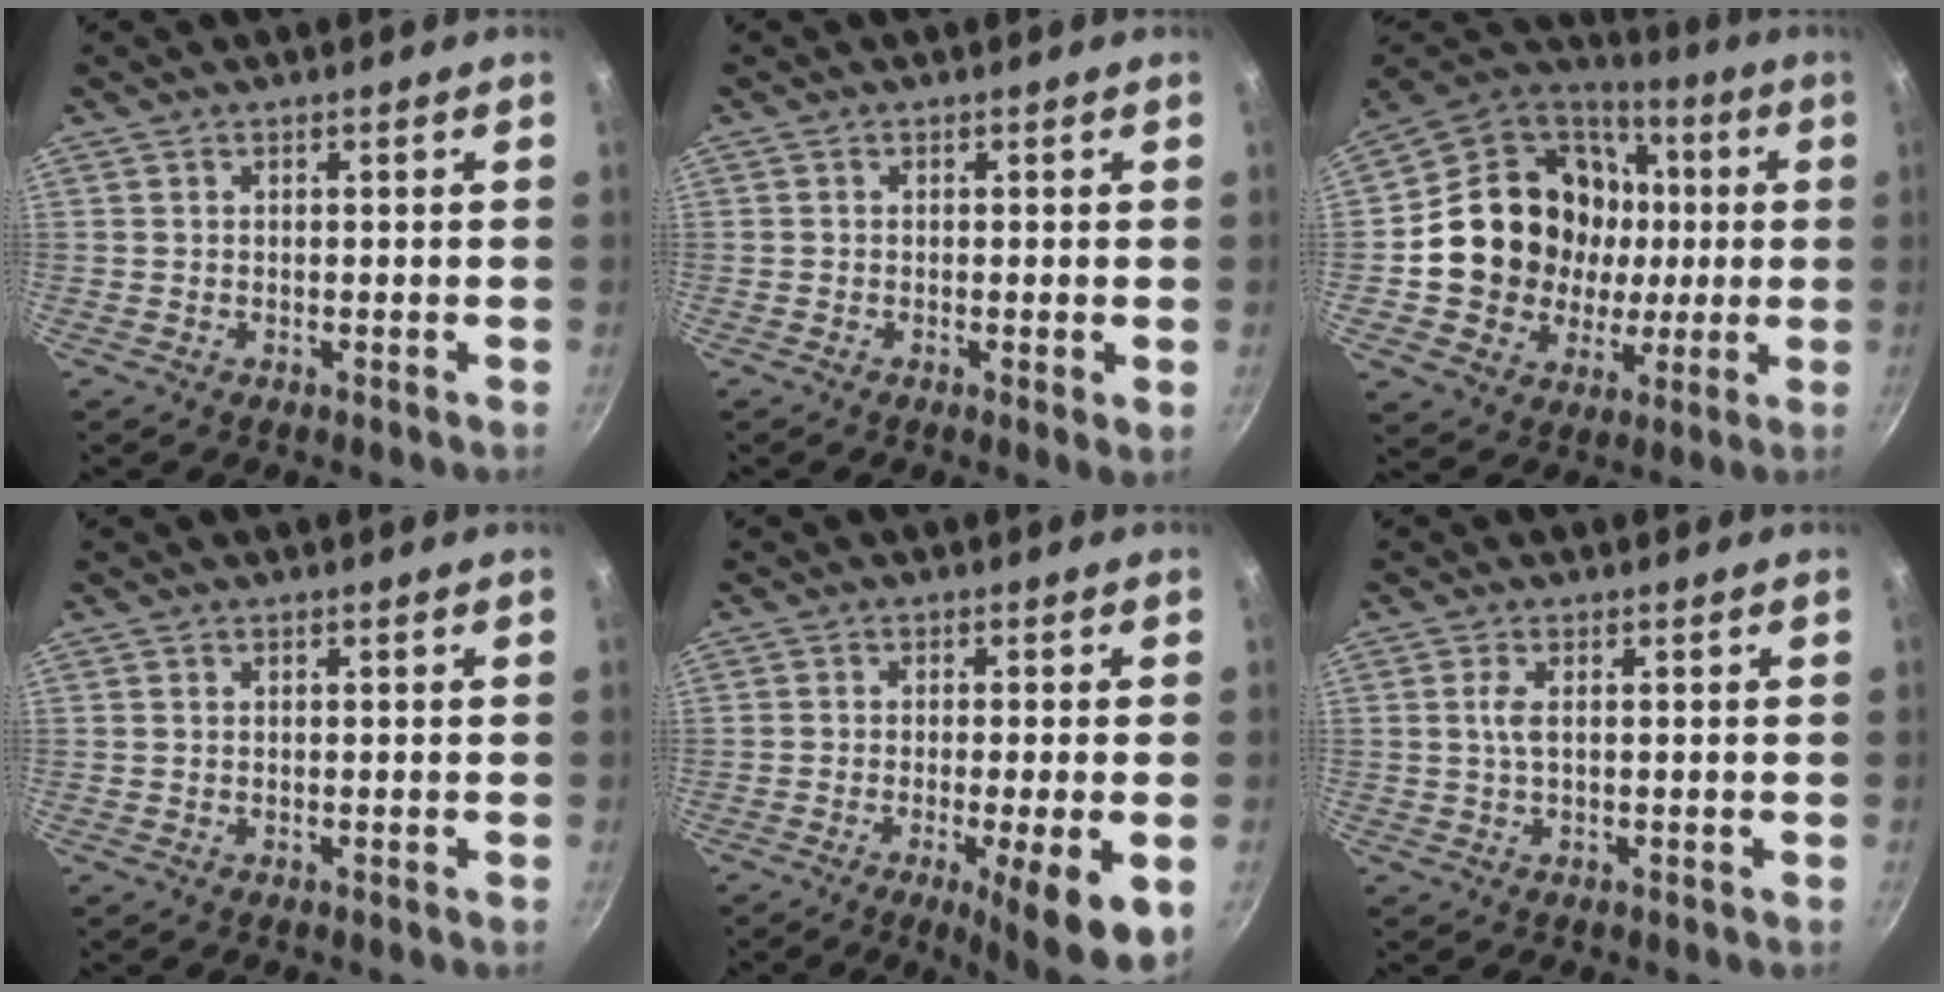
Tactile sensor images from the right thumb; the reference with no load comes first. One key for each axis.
{"total": 1.6, "fx": -0.2, "fy": 0.3, "fz": 1.6, "tx": -0.026, "ty": -0.007, "tz": -0.006}
{"total": 23.3, "fx": 1.6, "fy": 20.1, "fz": 11.7, "tx": -0.189, "ty": 0.025, "tz": 0.040}
{"total": 0.0}
{"total": 10.8, "fx": -3.6, "fy": 1.6, "fz": 10.1, "tx": -0.150, "ty": 0.001, "tz": -0.050}
{"total": 2.0, "fx": 0.3, "fy": 0.6, "fz": 1.9, "tx": -0.047, "ty": 0.002, "tz": 0.007}